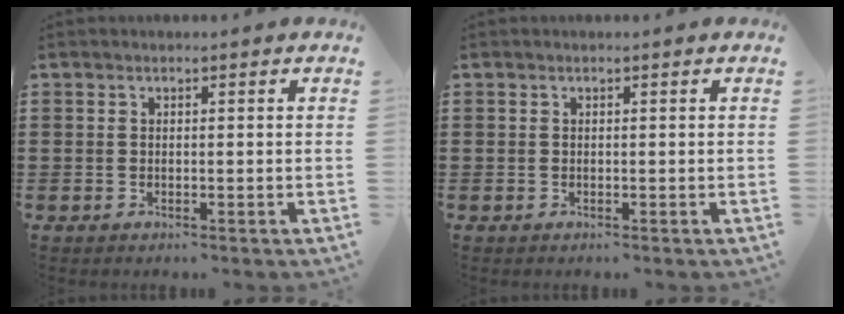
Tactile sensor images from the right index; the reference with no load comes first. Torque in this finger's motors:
{"motor_torque": [1.63, 0.51, 0.00, 0.00]}